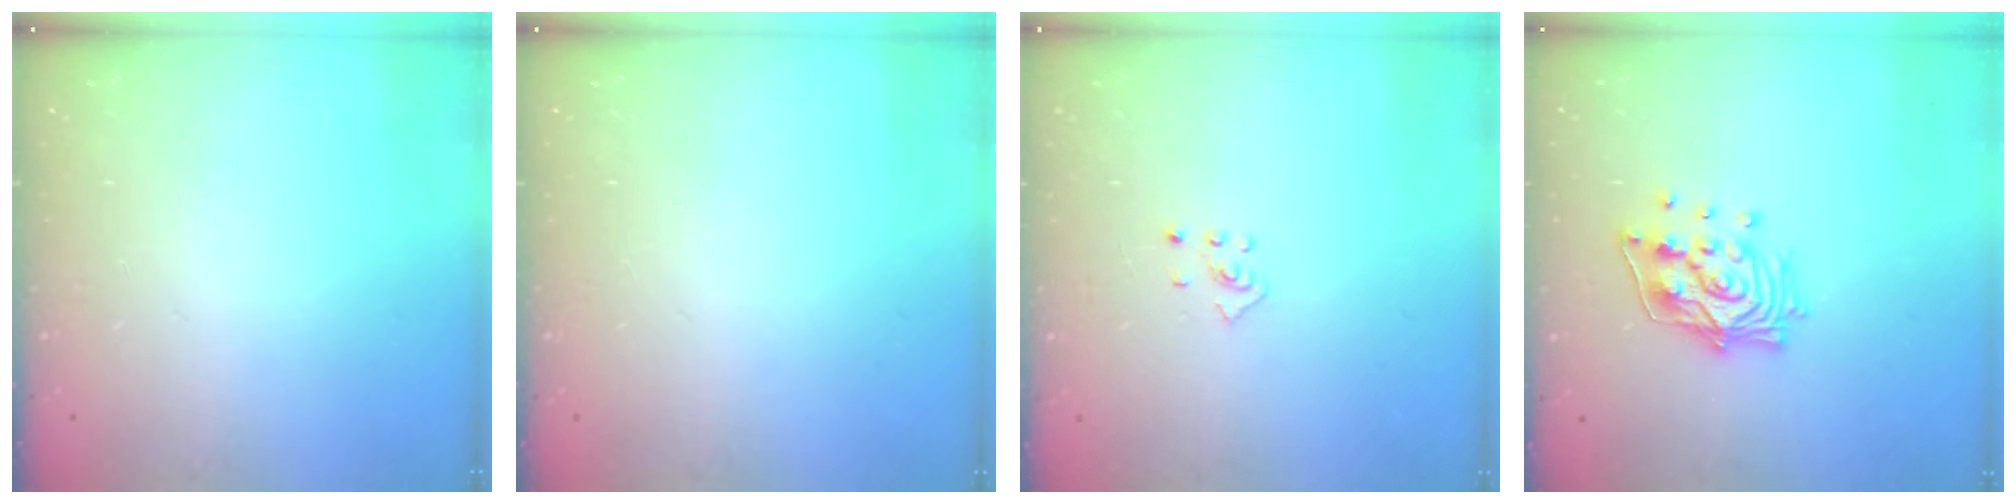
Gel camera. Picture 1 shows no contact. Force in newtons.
{"total": 0.0}
{"total": 2.5, "press": 2.4, "slide": 0.8}
{"total": 13.5, "press": 13.5, "slide": 1.6}